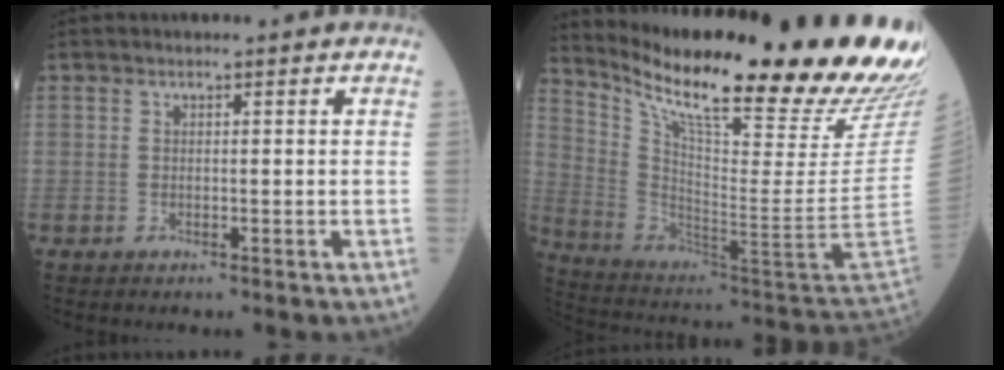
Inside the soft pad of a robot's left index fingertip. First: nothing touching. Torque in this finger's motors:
{"motor_torque": [0.43, -0.72, 0.85, 0.21]}